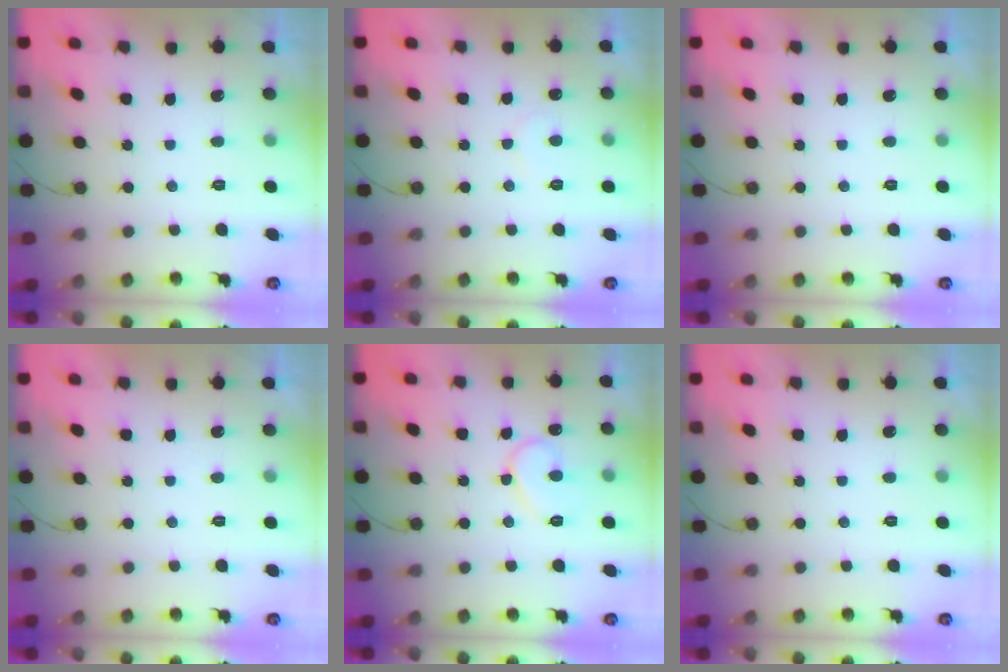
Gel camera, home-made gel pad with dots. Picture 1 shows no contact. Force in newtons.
{"total": 5.7, "press": 5.7, "slide": 0.4}
{"total": 0.0}
{"total": 2.0, "press": 2.0, "slide": 0.1}
{"total": 10.0, "press": 9.9, "slide": 1.0}
{"total": 0.0}